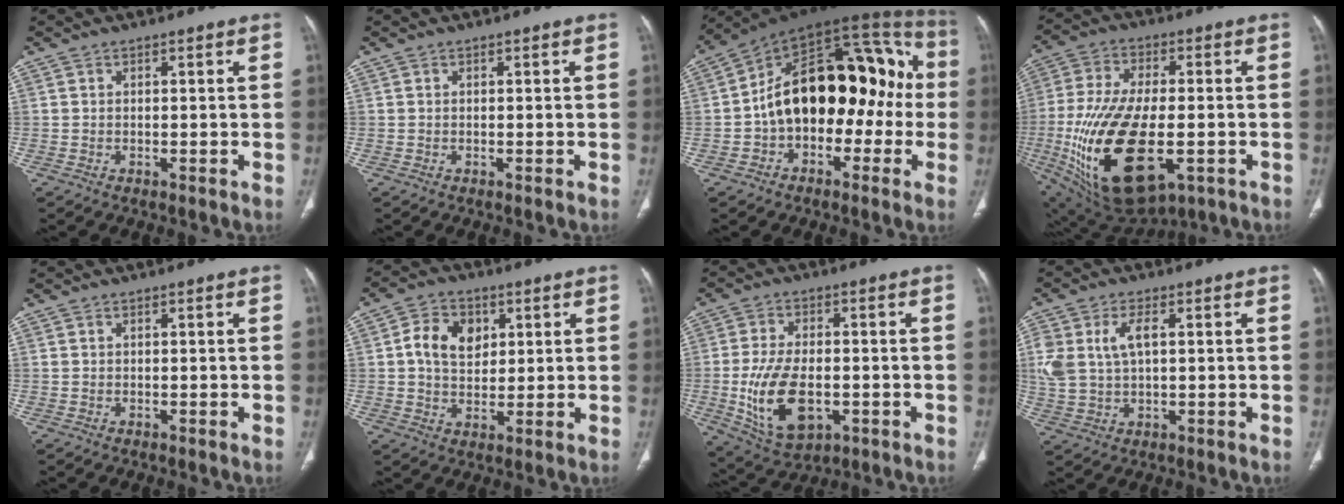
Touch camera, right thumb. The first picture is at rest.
{"total": 0.0}
{"total": 24.3, "force": [-1.9, 14.7, 19.3], "torque": [-0.252, 0.071, -0.034]}
{"total": 25.2, "force": [-6.0, 12.5, 21.1], "torque": [-0.442, -0.018, -0.081]}
{"total": 0.0}
{"total": 8.6, "force": [2.1, 6.4, 5.3], "torque": [-0.070, -0.003, 0.035]}
{"total": 14.0, "force": [-2.9, 7.9, 11.1], "torque": [-0.204, -0.001, -0.035]}
{"total": 9.3, "force": [2.2, 5.2, 7.4], "torque": [-0.170, 0.011, 0.050]}